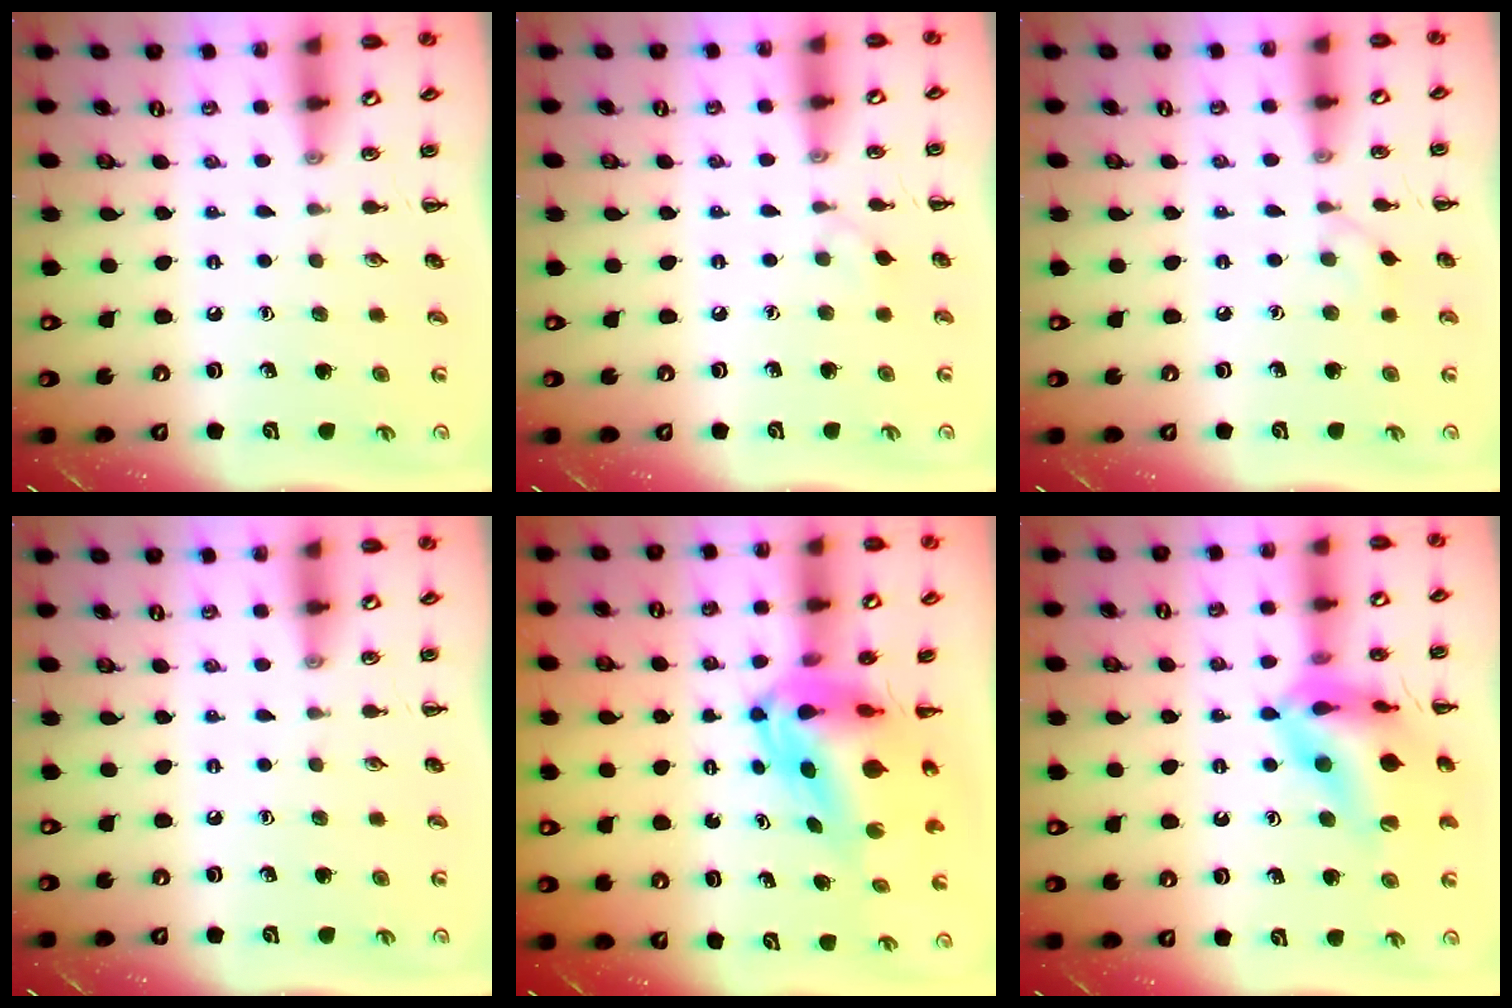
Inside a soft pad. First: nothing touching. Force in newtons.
{"total": 2.9, "press": 2.6, "slide": 1.1}
{"total": 2.7, "press": 2.5, "slide": 1.2}
{"total": 0.0}
{"total": 8.6, "press": 8.1, "slide": 2.9}
{"total": 16.9, "press": 16.6, "slide": 3.3}